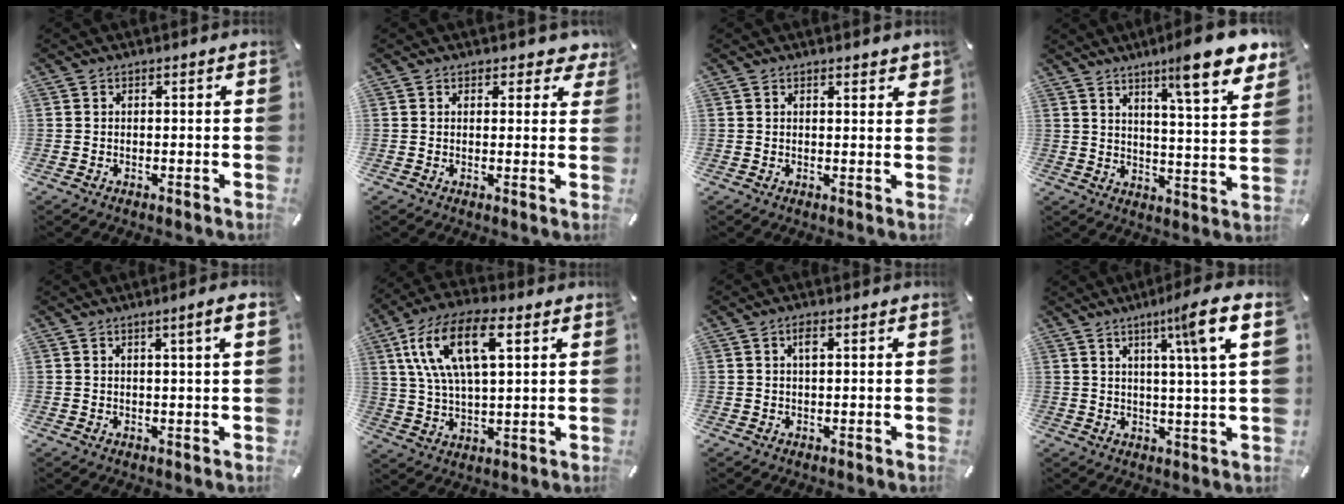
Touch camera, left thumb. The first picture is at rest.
{"total": 2.7, "force": [1.6, 1.8, 1.1], "torque": [-0.003, -0.003, 0.024]}
{"total": 1.6, "force": [1.4, 0.5, 0.7], "torque": [-0.007, -0.003, 0.024]}
{"total": 13.5, "force": [10.0, 1.5, 8.9], "torque": [-0.134, -0.068, 0.158]}
{"total": 4.0, "force": [1.5, 0.2, 3.7], "torque": [-0.070, 0.000, 0.024]}
{"total": 15.5, "force": [6.5, 7.1, 12.2], "torque": [-0.269, 0.007, 0.112]}
{"total": 2.1, "force": [0.7, 0.7, 1.9], "torque": [-0.039, 0.006, 0.010]}
{"total": 8.9, "force": [3.6, -0.1, 8.1], "torque": [-0.128, -0.008, 0.049]}